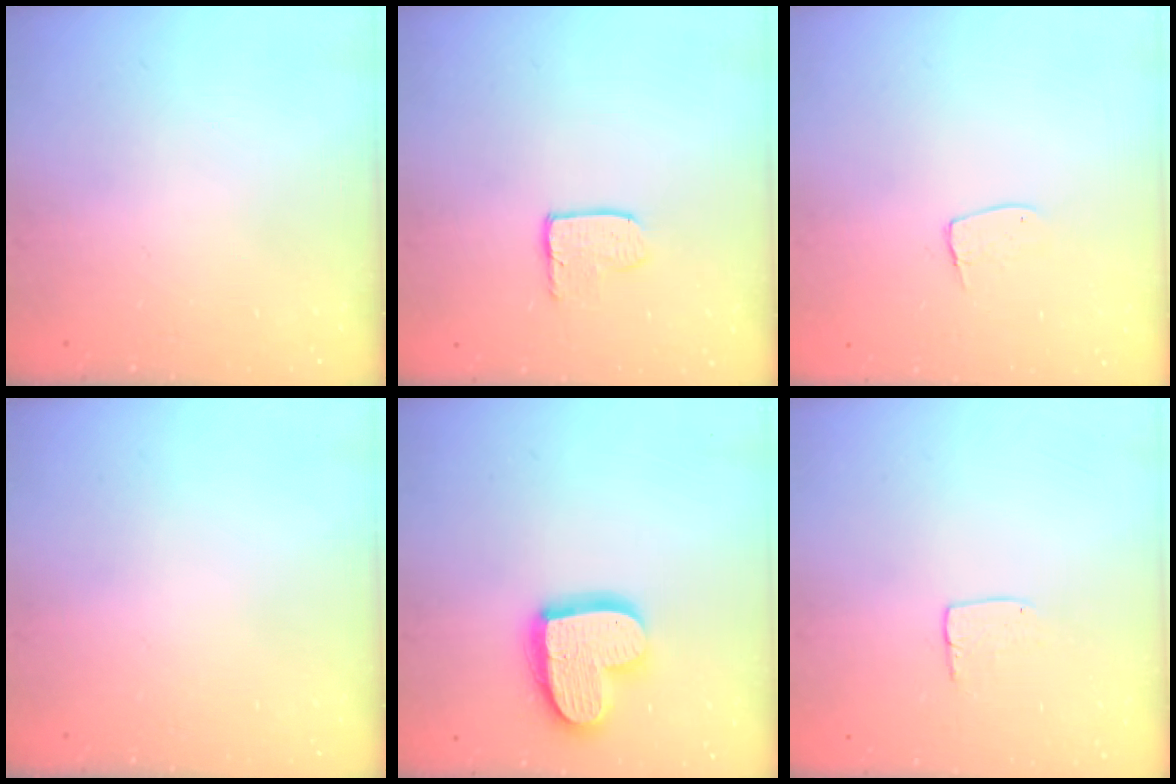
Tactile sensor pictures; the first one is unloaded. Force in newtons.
{"total": 3.7, "press": 3.7, "slide": 0.2}
{"total": 5.2, "press": 5.2, "slide": 0.3}
{"total": 0.0}
{"total": 16.2, "press": 16.1, "slide": 1.3}
{"total": 5.6, "press": 5.6, "slide": 0.2}